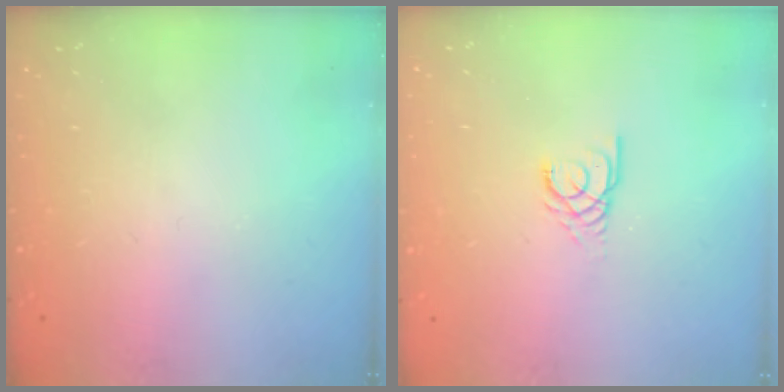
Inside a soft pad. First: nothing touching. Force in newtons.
{"total": 2.9, "press": 2.9, "slide": 0.3}